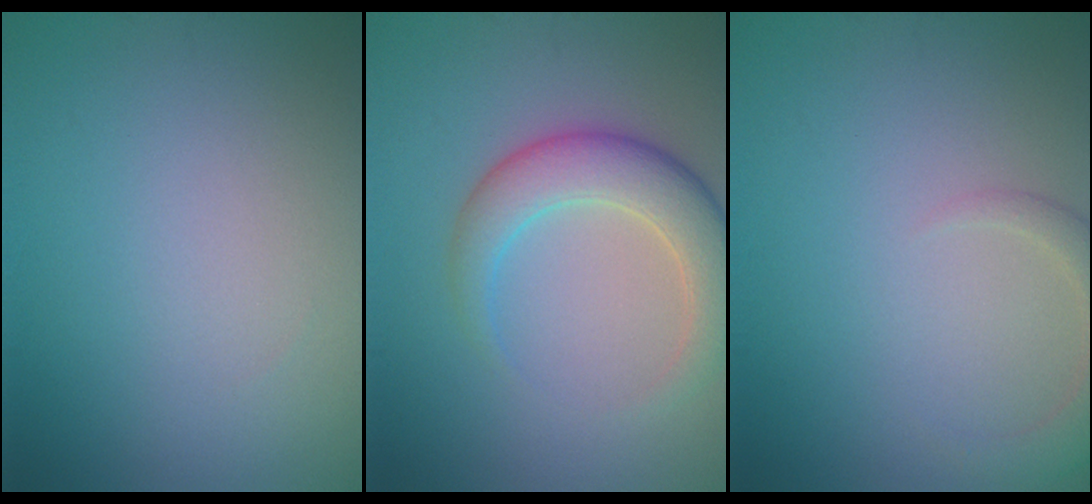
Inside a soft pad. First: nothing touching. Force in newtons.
{"total": 4.7, "press": 4.7, "slide": 0.1}
{"total": 2.4, "press": 2.4, "slide": 0.3}